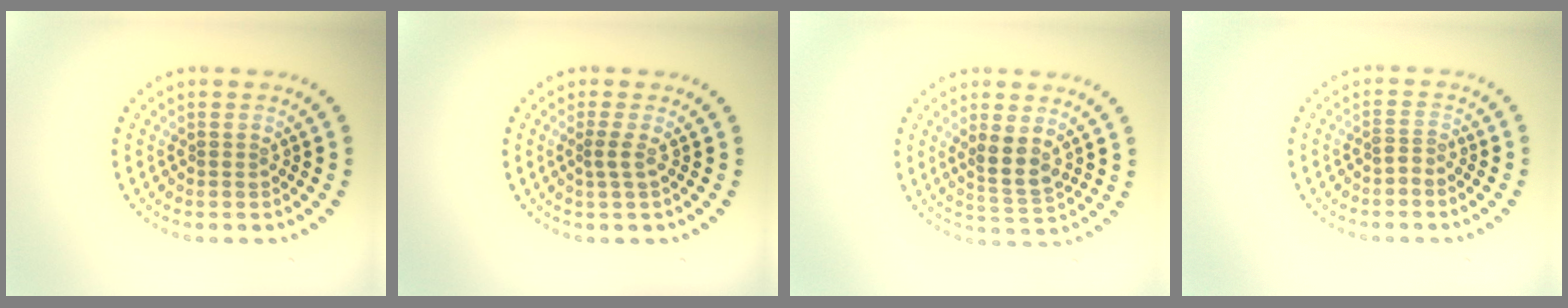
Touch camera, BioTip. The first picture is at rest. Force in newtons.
{"total": 1.1, "press": 0.8, "slide": 0.8}
{"total": 2.9, "press": 2.5, "slide": 1.4}
{"total": 1.0, "press": 0.4, "slide": 0.9}